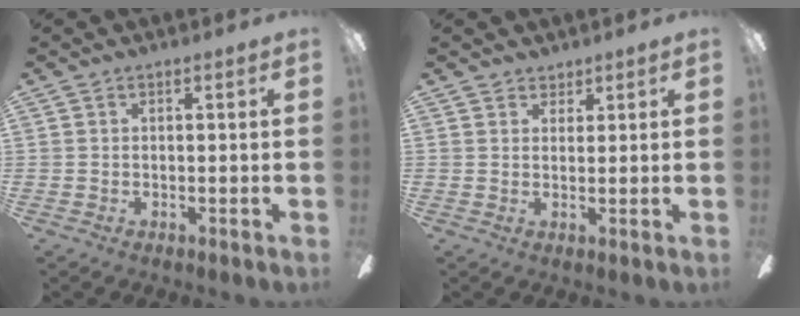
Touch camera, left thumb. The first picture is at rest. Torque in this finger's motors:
{"motor_torque": [0.10, -0.03, -0.15, 0.27, -0.02]}